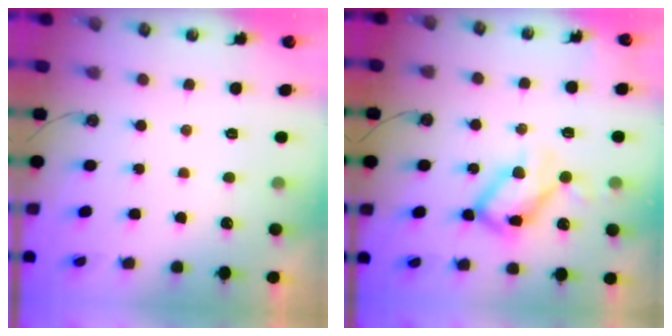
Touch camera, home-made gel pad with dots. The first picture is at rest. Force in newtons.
{"total": 14.3, "press": 14.3, "slide": 1.3}